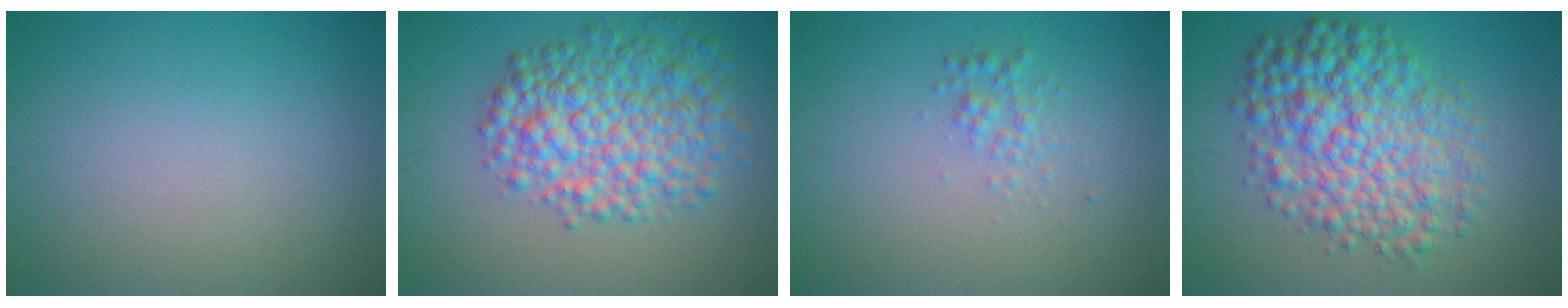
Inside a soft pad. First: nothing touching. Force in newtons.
{"total": 7.7, "press": 7.7, "slide": 0.2}
{"total": 1.5, "press": 1.5, "slide": 0.1}
{"total": 8.4, "press": 8.4, "slide": 0.0}